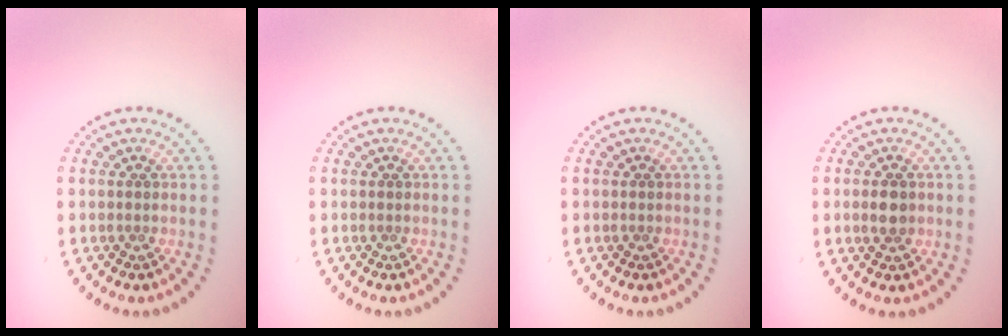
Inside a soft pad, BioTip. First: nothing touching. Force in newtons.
{"total": 0.0}
{"total": 0.0}
{"total": 2.4, "press": 2.4, "slide": 0.0}